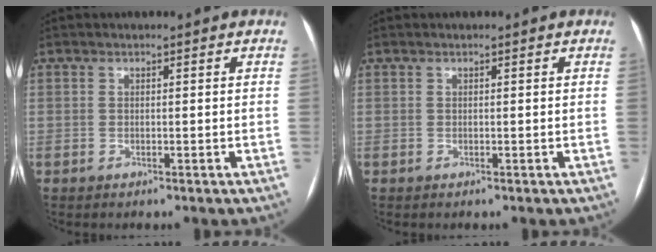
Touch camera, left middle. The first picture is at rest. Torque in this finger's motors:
{"motor_torque": [-0.01, 0.07, 0.00, 0.00]}